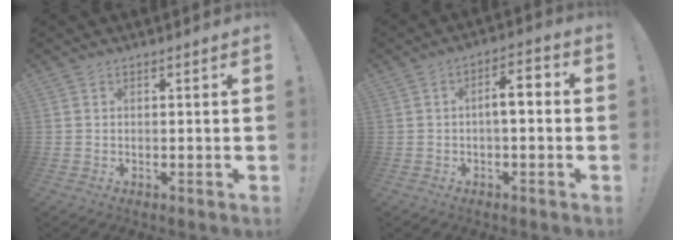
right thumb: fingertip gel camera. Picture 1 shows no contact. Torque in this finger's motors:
{"motor_torque": [-0.15, 0.09, 0.15, -0.29, 0.02]}